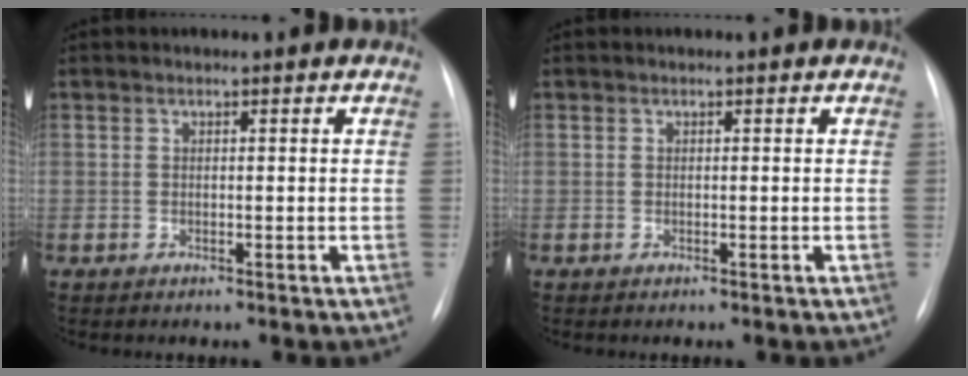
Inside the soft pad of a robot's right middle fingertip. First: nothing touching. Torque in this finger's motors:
{"motor_torque": [0.61, -0.15, 0.06, 0.02]}